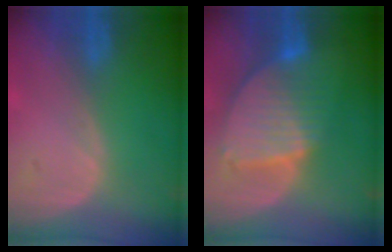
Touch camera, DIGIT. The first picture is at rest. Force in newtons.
{"total": 8.6, "press": 7.4, "slide": 4.3}